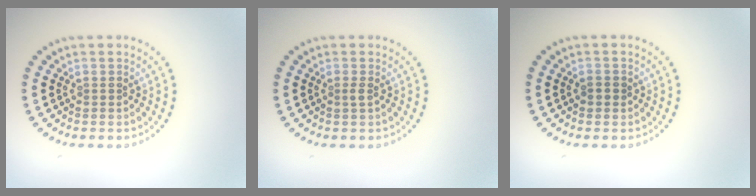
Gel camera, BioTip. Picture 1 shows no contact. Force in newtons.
{"total": 0.7, "press": 0.4, "slide": 0.5}
{"total": 1.1, "press": 1.1, "slide": 0.2}